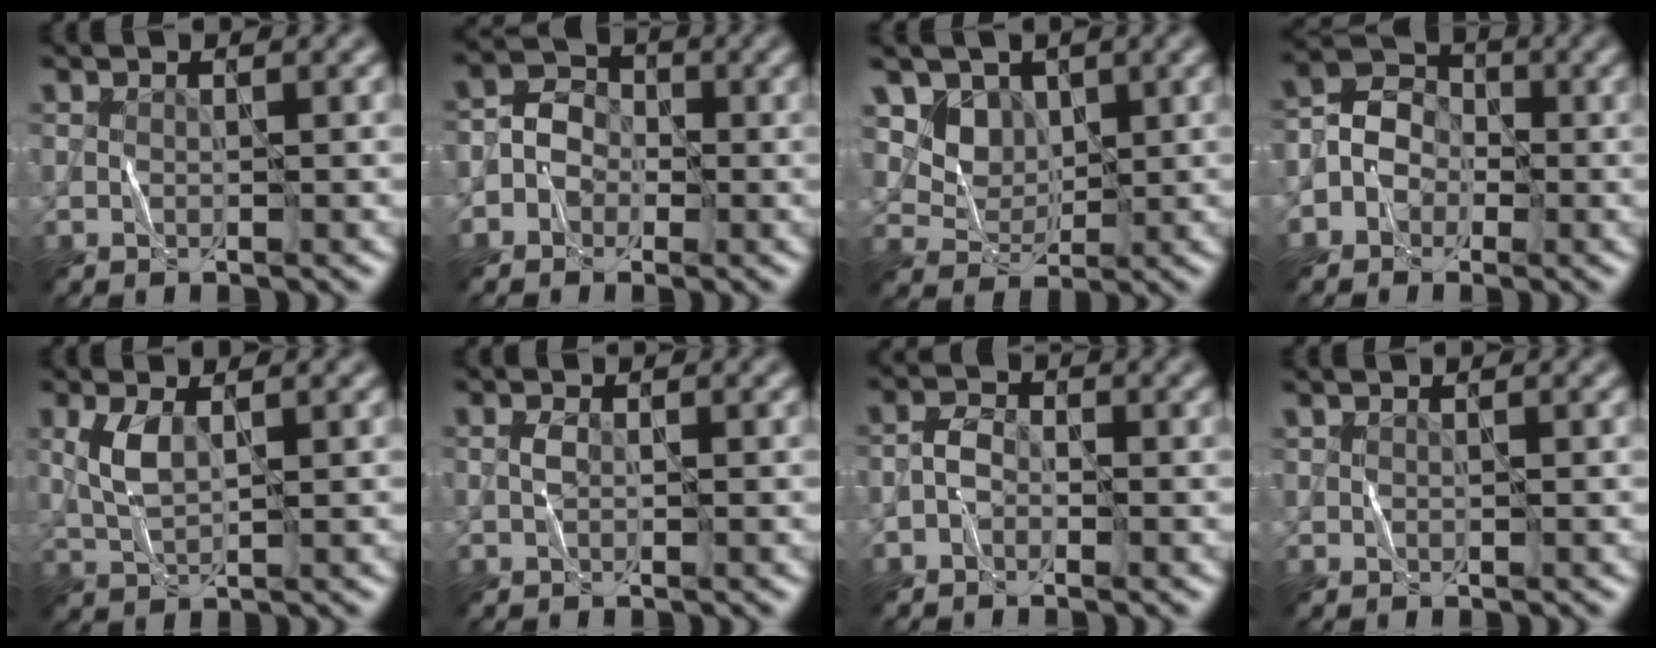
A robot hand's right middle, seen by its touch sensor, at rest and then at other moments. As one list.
[{"total": 2.6, "force": [-1.1, 2.1, 1.0], "torque": [-0.014, 0.012, -0.028]}, {"total": 4.2, "force": [2.1, 3.2, 1.7], "torque": [-0.043, -0.025, 0.054]}, {"total": 3.4, "force": [-1.3, 2.8, 1.4], "torque": [-0.014, 0.011, -0.034]}, {"total": 2.8, "force": [0.7, 1.2, 2.5], "torque": [-0.060, 0.004, 0.016]}, {"total": 1.0, "force": [-0.2, 0.5, 0.8], "torque": [-0.020, 0.002, -0.006]}, {"total": 1.7, "force": [-1.0, 1.0, 1.0], "torque": [-0.017, 0.008, -0.025]}, {"total": 0.0}]